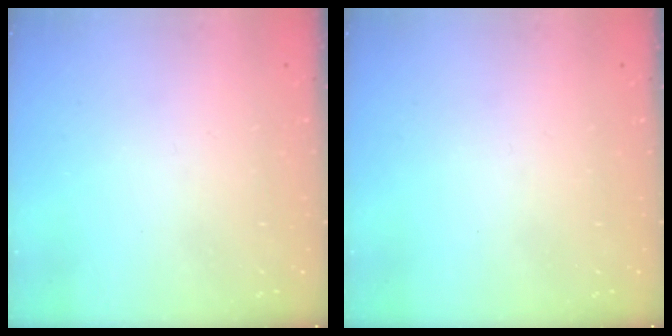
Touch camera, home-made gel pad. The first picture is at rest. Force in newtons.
{"total": 0.0}